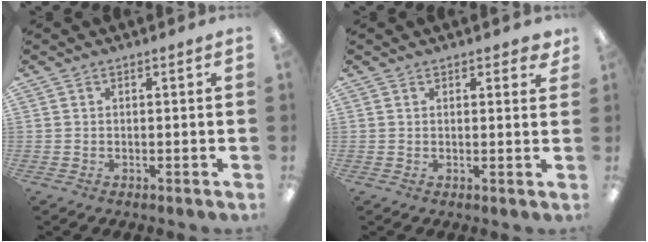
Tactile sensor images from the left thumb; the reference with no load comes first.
{"total": 2.1, "force": [1.7, 0.9, 0.8], "torque": [-0.002, -0.004, 0.028]}